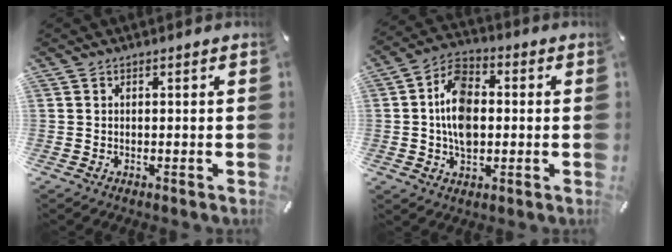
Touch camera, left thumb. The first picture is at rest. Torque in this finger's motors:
{"motor_torque": [0.32, 0.41, 0.91, -0.33, 0.37]}